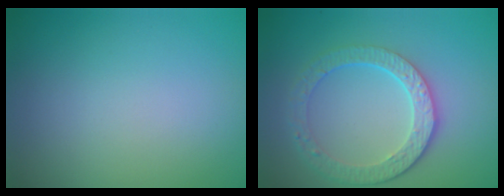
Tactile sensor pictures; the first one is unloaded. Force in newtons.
{"total": 4.5, "press": 3.4, "slide": 3.0}